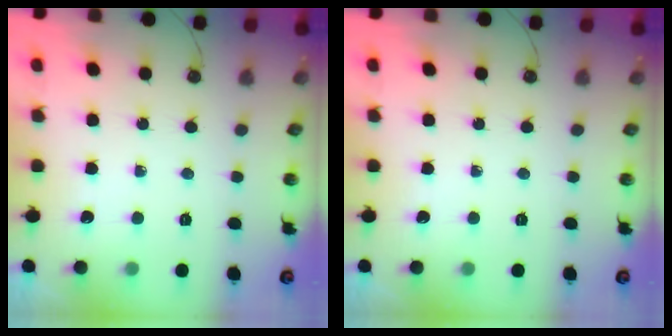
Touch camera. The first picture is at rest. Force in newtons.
{"total": 0.0}